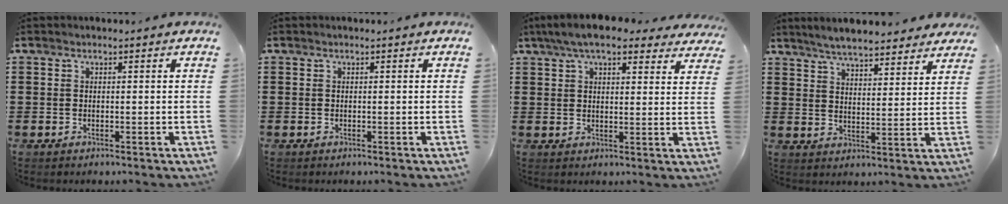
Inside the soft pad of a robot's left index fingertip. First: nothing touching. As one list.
[{"total": 0.0}, {"total": 7.4, "force": [6.0, 1.7, 4.0], "torque": [-0.085, -0.007, 0.110]}, {"total": 5.6, "force": [5.4, 0.5, 1.4], "torque": [-0.049, -0.020, 0.097]}]